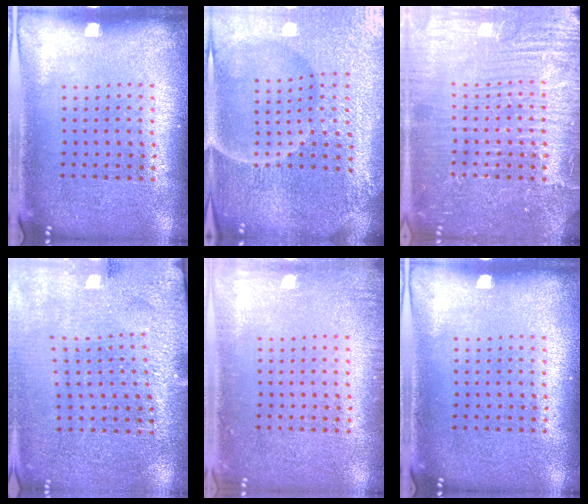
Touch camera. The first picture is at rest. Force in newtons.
{"total": 6.2, "press": 5.6, "slide": 2.6}
{"total": 7.6, "press": 7.6, "slide": 0.9}
{"total": 2.8, "press": 2.8, "slide": 0.2}
{"total": 1.3, "press": 1.2, "slide": 0.2}
{"total": 0.0}